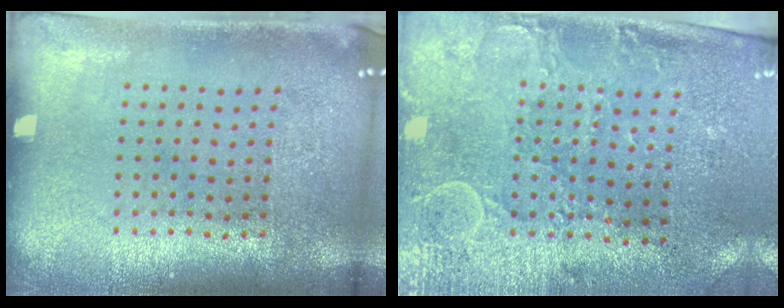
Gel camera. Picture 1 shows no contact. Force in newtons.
{"total": 2.9, "press": 2.4, "slide": 1.7}